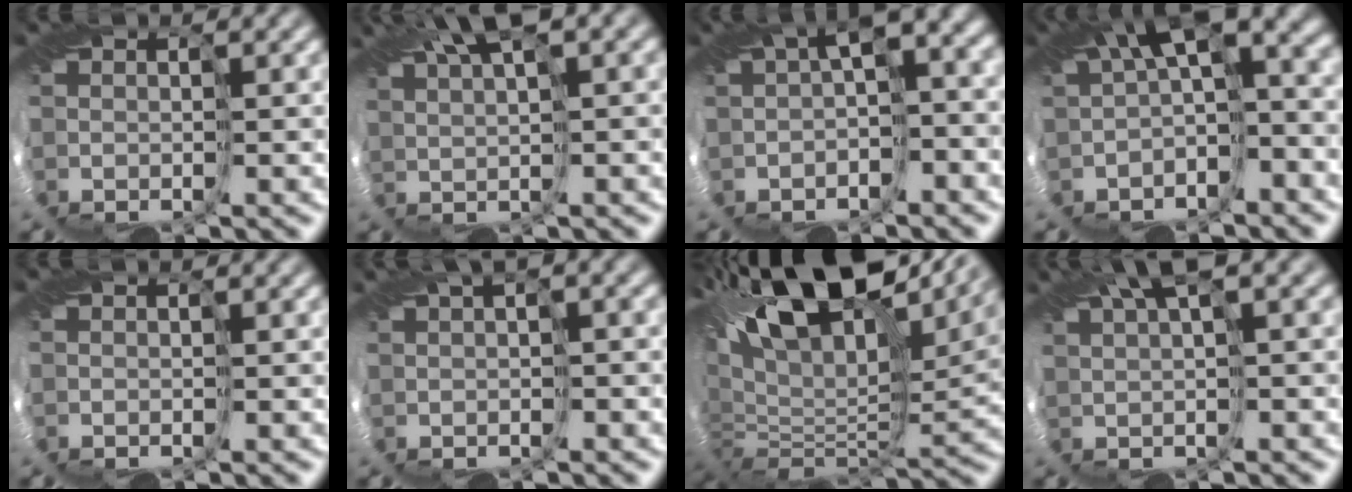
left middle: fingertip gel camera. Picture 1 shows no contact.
{"total": 6.0, "force": [3.6, 1.1, 4.8], "torque": [-0.086, 0.023, 0.068]}
{"total": 6.0, "force": [0.6, 2.5, 5.5], "torque": [-0.078, 0.012, -0.003]}
{"total": 9.9, "force": [1.7, 4.3, 8.7], "torque": [-0.136, 0.010, 0.027]}
{"total": 0.0}
{"total": 4.1, "force": [1.8, 1.5, 3.4], "torque": [-0.050, 0.018, 0.035]}
{"total": 18.5, "force": [10.1, 8.6, 12.9], "torque": [-0.245, 0.040, 0.173]}
{"total": 4.5, "force": [2.5, 0.6, 3.8], "torque": [-0.068, 0.016, 0.049]}